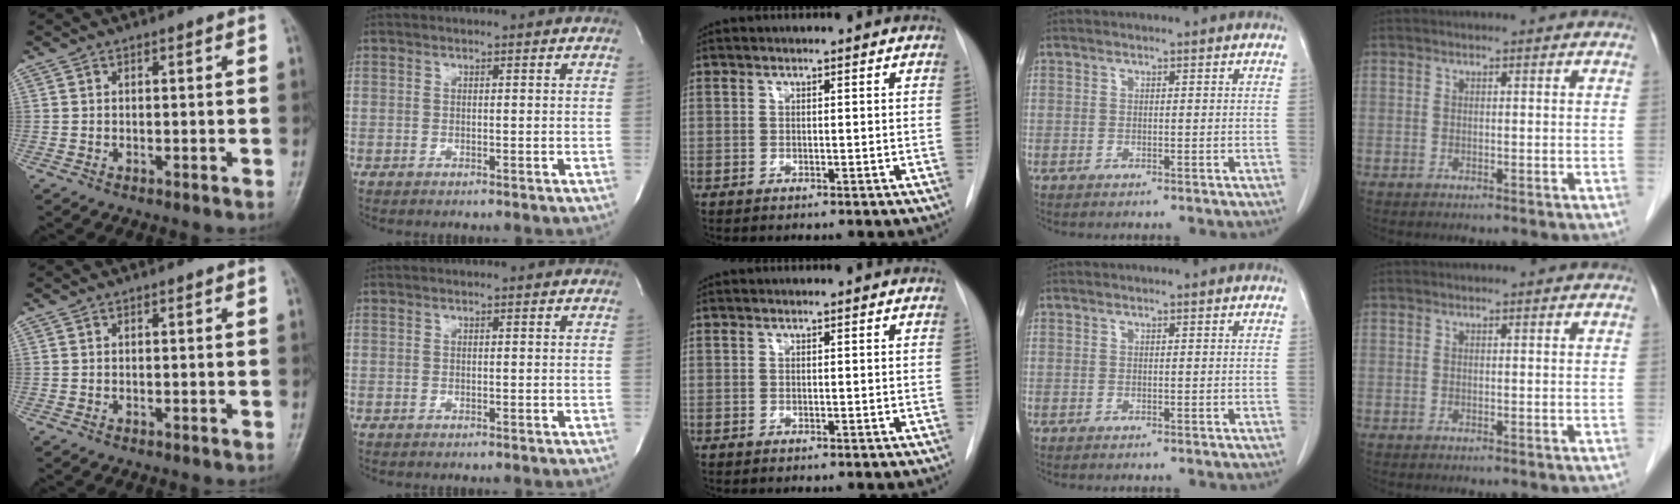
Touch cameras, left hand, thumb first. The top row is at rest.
{}